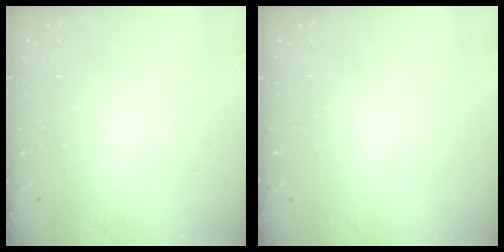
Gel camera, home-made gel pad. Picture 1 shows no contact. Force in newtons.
{"total": 0.0}